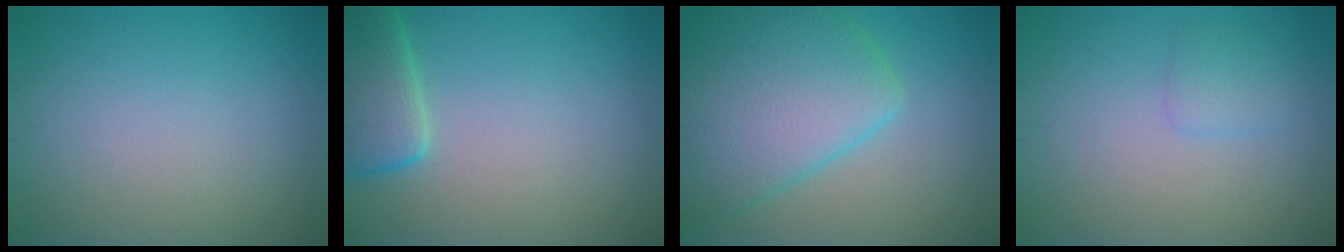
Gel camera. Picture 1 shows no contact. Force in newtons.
{"total": 4.8, "press": 4.7, "slide": 0.5}
{"total": 8.8, "press": 8.8, "slide": 0.3}
{"total": 1.4, "press": 1.4, "slide": 0.1}